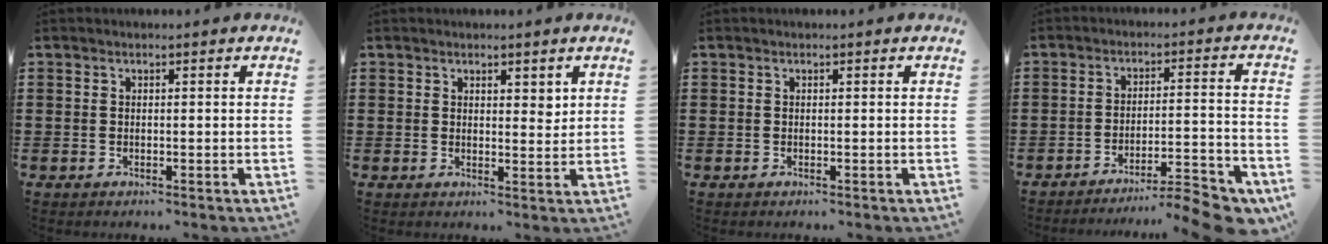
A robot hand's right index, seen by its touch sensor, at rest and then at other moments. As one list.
[{"total": 2.3, "force": [1.8, 1.2, 0.9], "torque": [-0.013, 0.004, 0.031]}, {"total": 0.0}, {"total": 7.4, "force": [-6.6, 0.4, 3.3], "torque": [-0.045, 0.003, -0.125]}]